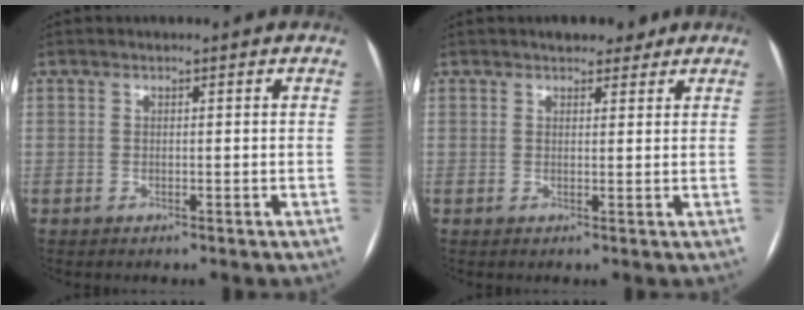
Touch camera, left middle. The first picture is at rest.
{"total": 3.9, "force": [2.9, 1.8, 1.7], "torque": [-0.021, 0.011, 0.042]}